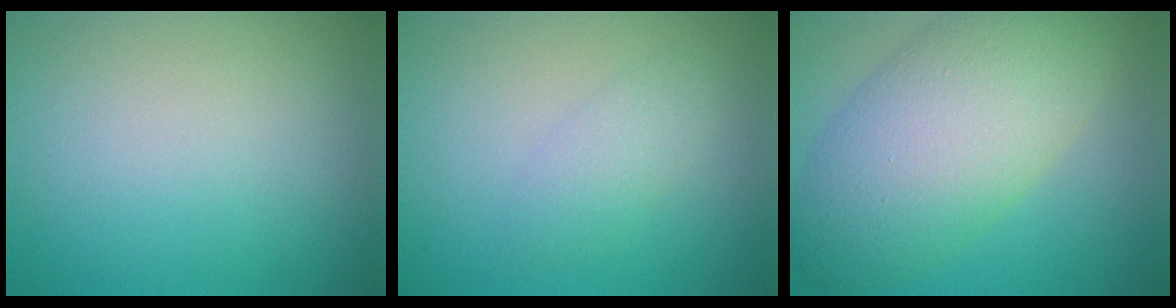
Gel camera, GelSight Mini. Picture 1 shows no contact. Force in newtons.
{"total": 1.9, "press": 1.9, "slide": 0.2}
{"total": 9.9, "press": 9.9, "slide": 0.6}